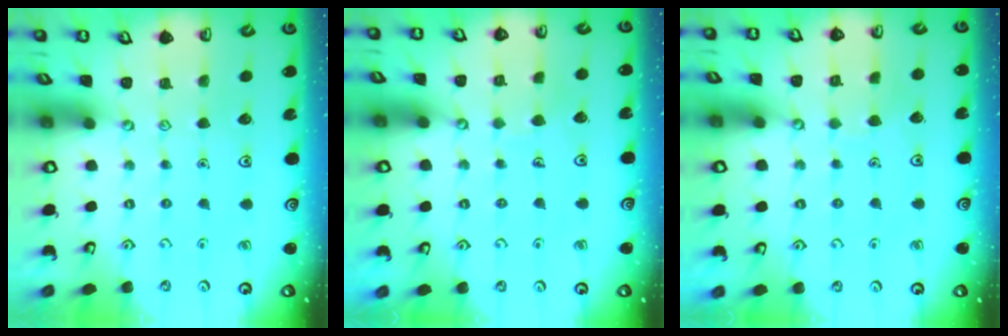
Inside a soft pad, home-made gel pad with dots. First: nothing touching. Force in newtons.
{"total": 3.9, "press": 3.9, "slide": 0.2}
{"total": 3.2, "press": 3.2, "slide": 0.3}